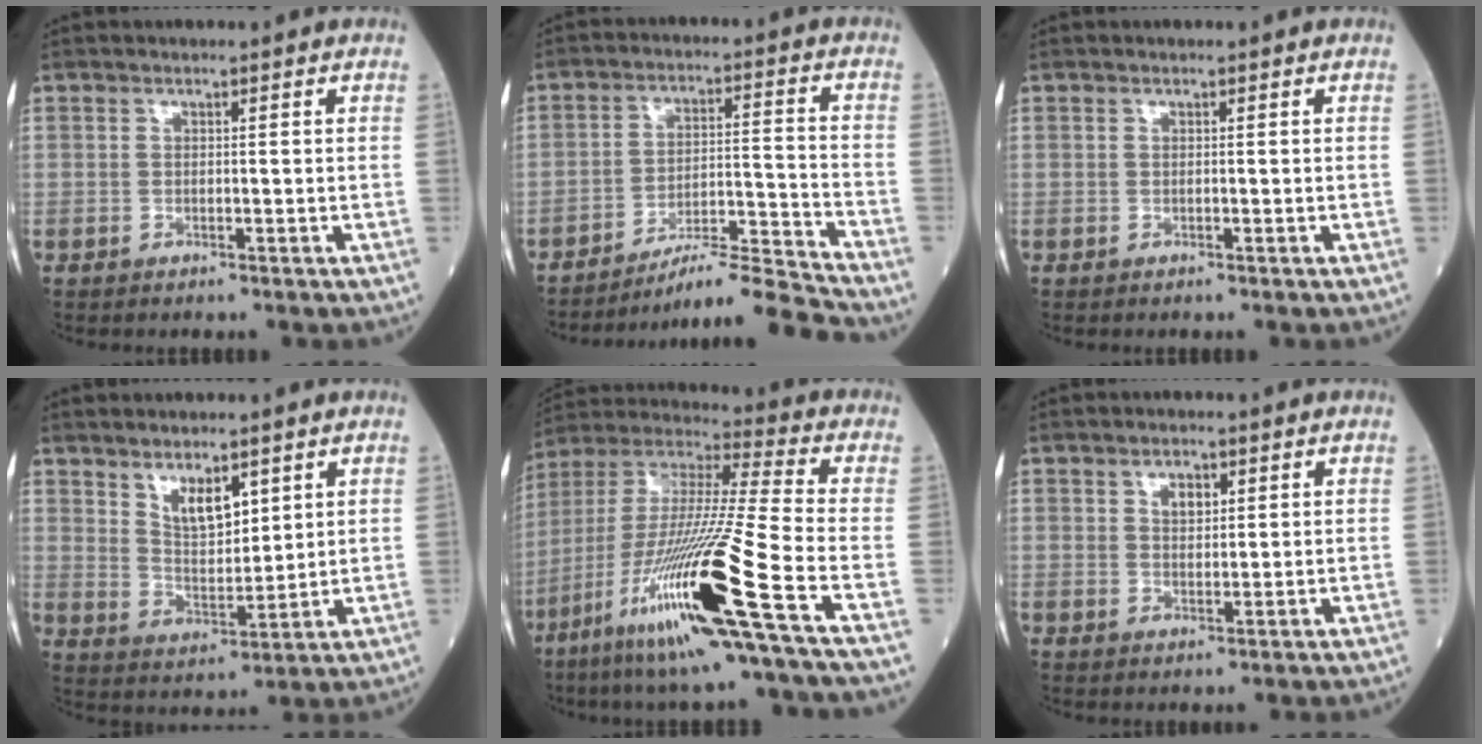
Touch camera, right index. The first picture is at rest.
{"total": 10.7, "force": [-10.0, -2.4, 2.7], "torque": [-0.033, 0.024, -0.170]}
{"total": 0.0}
{"total": 6.5, "force": [3.8, 2.5, 4.6], "torque": [-0.089, -0.006, 0.079]}
{"total": 22.3, "force": [-10.1, -1.0, 19.9], "torque": [-0.411, -0.050, -0.195]}
{"total": 2.6, "force": [1.2, 1.4, 1.9], "torque": [-0.031, 0.002, 0.024]}